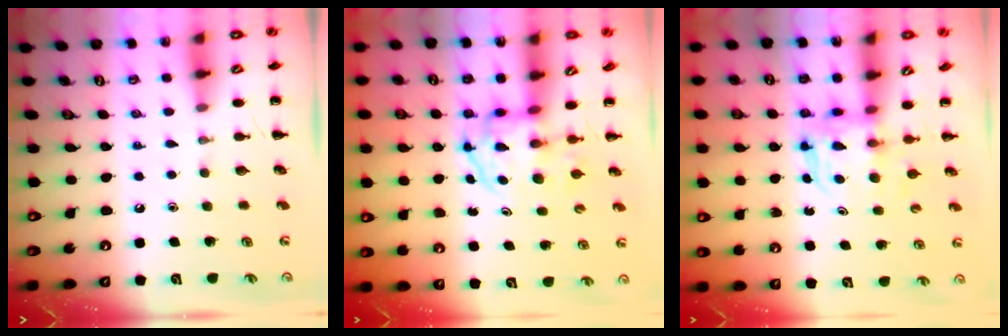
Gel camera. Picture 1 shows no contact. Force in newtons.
{"total": 3.3, "press": 3.3, "slide": 0.5}
{"total": 3.7, "press": 3.7, "slide": 0.2}